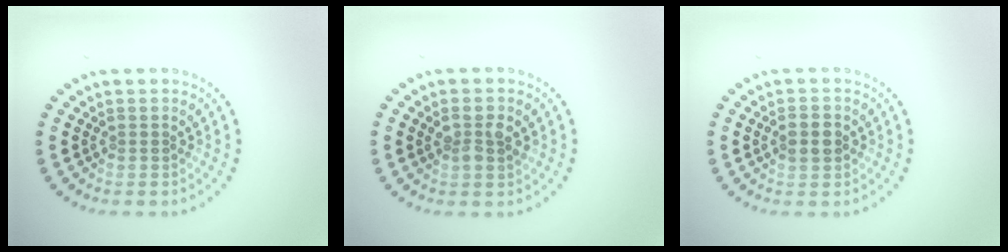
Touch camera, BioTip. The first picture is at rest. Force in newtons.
{"total": 1.9, "press": 1.9, "slide": 0.5}
{"total": 2.4, "press": 2.4, "slide": 0.0}